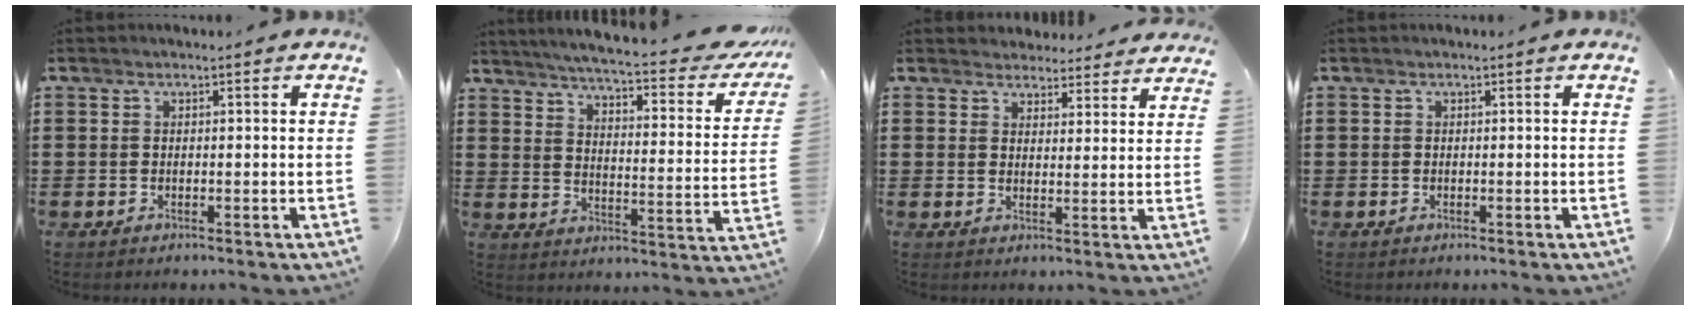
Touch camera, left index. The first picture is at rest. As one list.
[{"total": 5.9, "force": [5.0, -0.3, 3.0], "torque": [-0.074, -0.043, 0.081]}, {"total": 3.7, "force": [3.6, 0.9, -0.1], "torque": [-0.012, -0.009, 0.067]}, {"total": 0.0}]